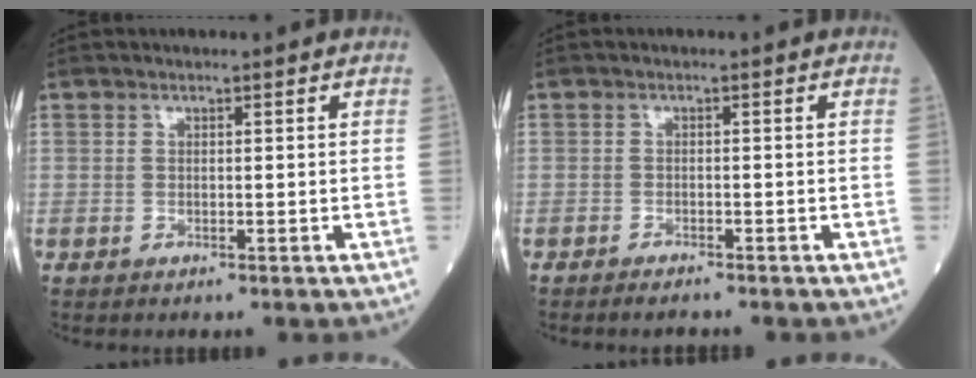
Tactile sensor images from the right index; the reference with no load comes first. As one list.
[{"total": 1.7, "force": [-1.6, 0.2, 0.6], "torque": [-0.013, -0.004, -0.024]}]